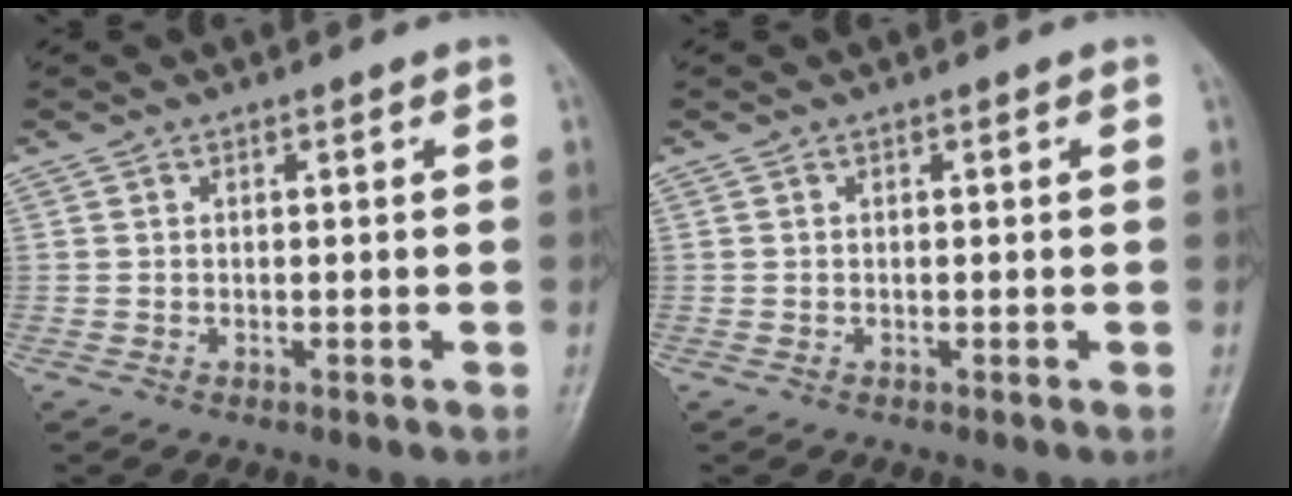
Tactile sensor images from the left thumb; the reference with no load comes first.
{"total": 0.0}